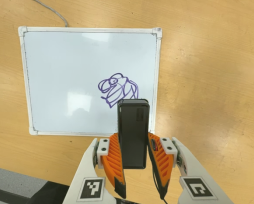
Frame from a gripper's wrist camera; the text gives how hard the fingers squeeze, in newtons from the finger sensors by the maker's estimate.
{"total": 5.6, "left": 4.1, "right": 7.1}